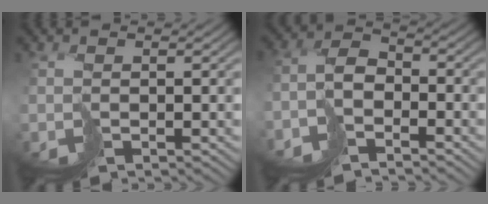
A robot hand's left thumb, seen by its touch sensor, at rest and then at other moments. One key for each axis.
{"total": 4.0, "fx": -3.6, "fy": 1.5, "fz": 1.1, "tx": -0.011, "ty": 0.008, "tz": -0.079}